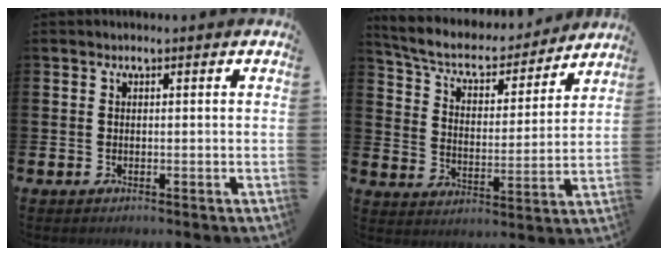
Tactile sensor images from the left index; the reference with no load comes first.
{"total": 7.6, "force": [6.9, 2.2, 2.4], "torque": [-0.088, -0.047, 0.117]}